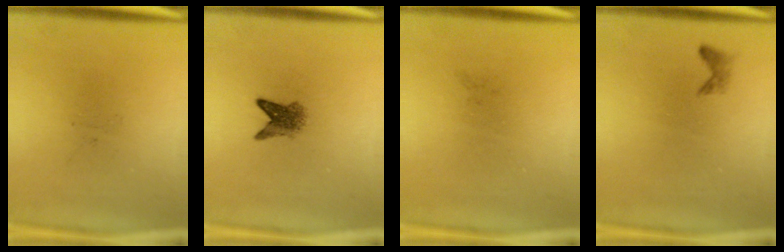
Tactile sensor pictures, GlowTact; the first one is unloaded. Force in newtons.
{"total": 3.2}
{"total": 0.0}
{"total": 0.8}